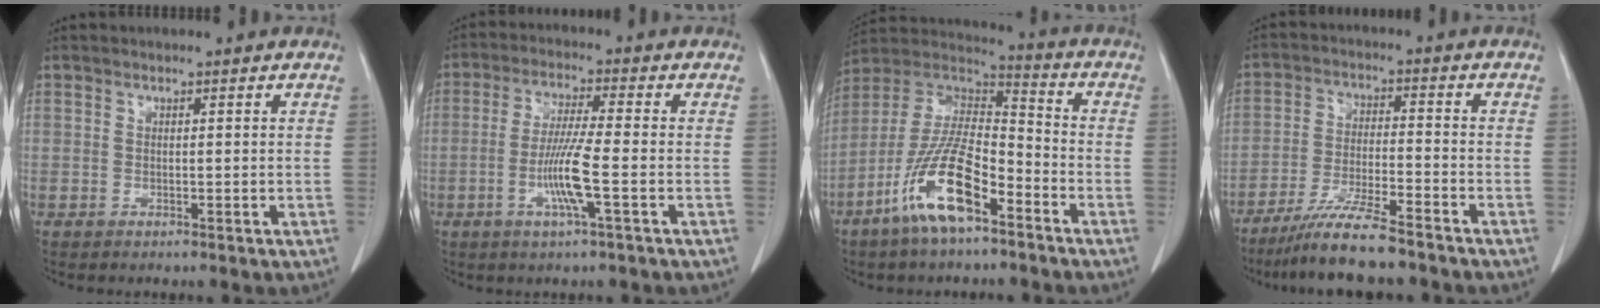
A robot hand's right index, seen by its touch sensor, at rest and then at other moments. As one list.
[{"total": 7.7, "force": [-2.3, -0.4, 7.3], "torque": [-0.142, -0.008, -0.046]}, {"total": 14.5, "force": [-7.6, 3.8, 11.7], "torque": [-0.233, -0.001, -0.140]}, {"total": 9.4, "force": [-7.9, 0.2, 5.2], "torque": [-0.094, -0.028, -0.139]}]